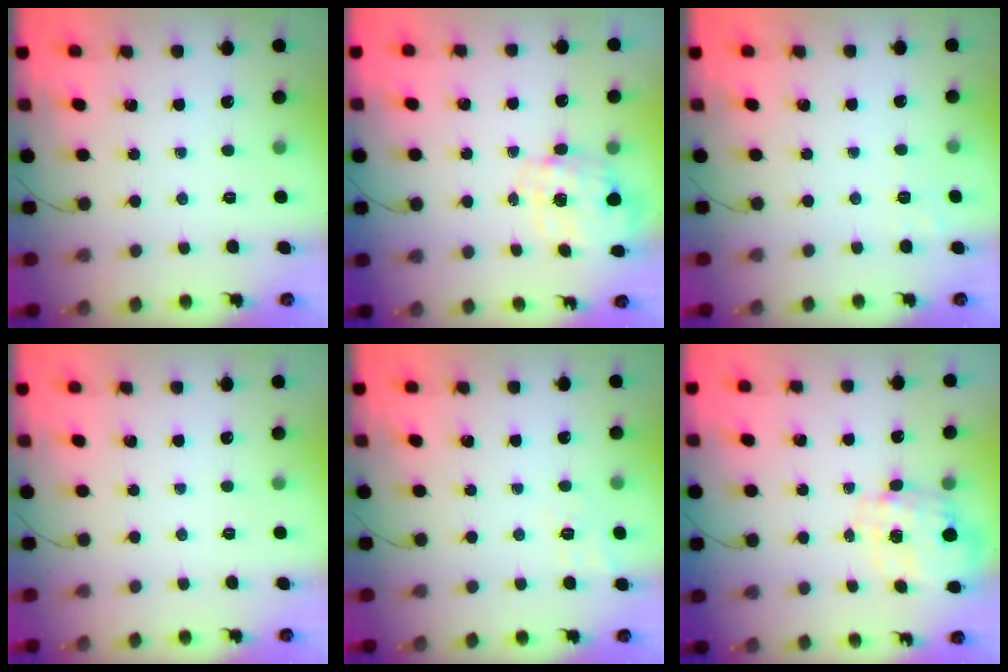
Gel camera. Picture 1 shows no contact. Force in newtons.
{"total": 2.7, "press": 2.6, "slide": 0.8}
{"total": 2.3, "press": 1.5, "slide": 1.8}
{"total": 2.5, "press": 2.4, "slide": 0.5}
{"total": 7.2, "press": 6.9, "slide": 2.2}
{"total": 2.8, "press": 2.6, "slide": 1.1}